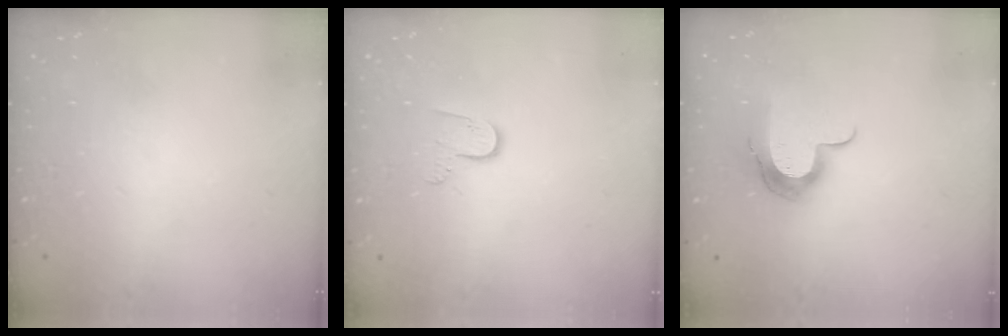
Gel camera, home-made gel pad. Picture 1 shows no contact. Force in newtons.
{"total": 5.2, "press": 5.2, "slide": 0.4}
{"total": 11.3, "press": 11.2, "slide": 0.7}